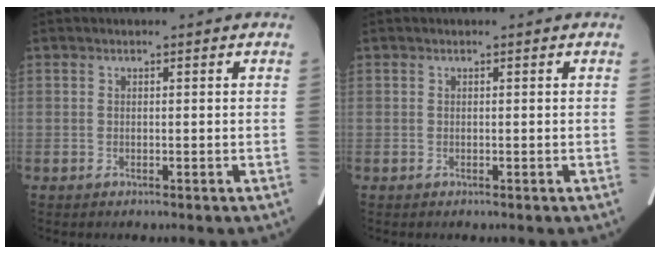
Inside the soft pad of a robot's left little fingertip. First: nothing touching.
{"total": 0.0}